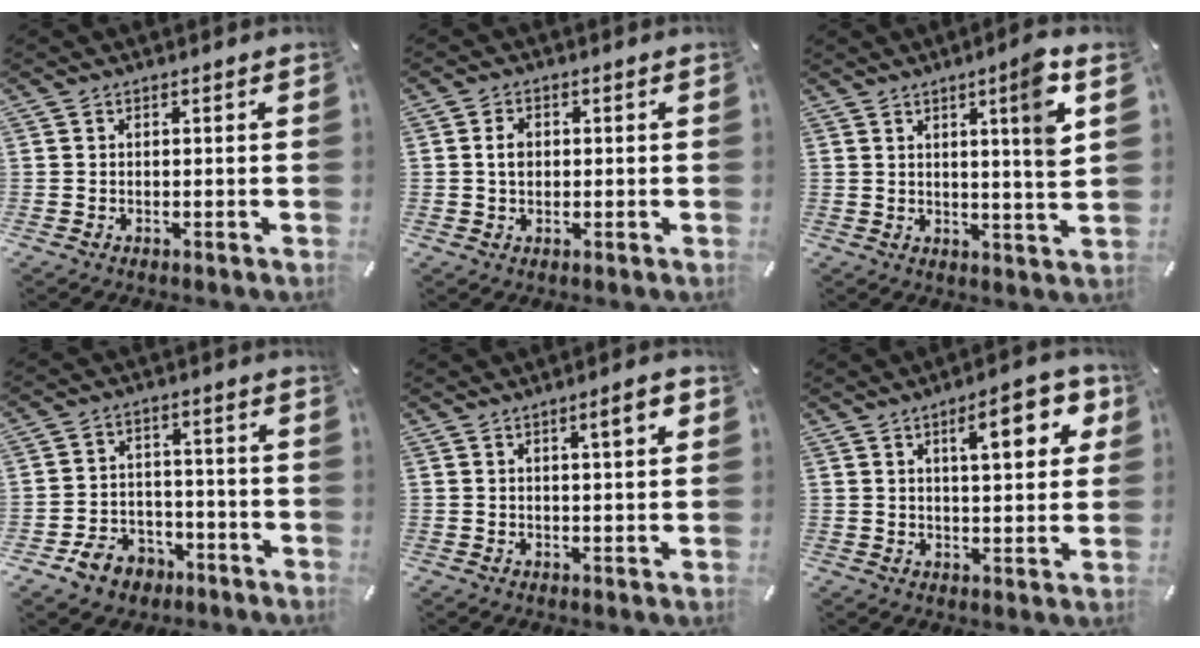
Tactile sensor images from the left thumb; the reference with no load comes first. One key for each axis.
{"total": 3.3, "fx": 0.2, "fy": 2.5, "fz": 2.2, "tx": -0.038, "ty": 0.003, "tz": 0.000}
{"total": 9.4, "fx": 4.3, "fy": 0.0, "fz": 8.4, "tx": -0.119, "ty": -0.024, "tz": 0.057}
{"total": 8.6, "fx": -4.8, "fy": 6.6, "fz": 2.6, "tx": -0.053, "ty": 0.048, "tz": -0.084}
{"total": 5.3, "fx": 2.3, "fy": 0.8, "fz": 4.7, "tx": -0.071, "ty": -0.006, "tz": 0.032}
{"total": 10.2, "fx": 4.4, "fy": 3.7, "fz": 8.4, "tx": -0.111, "ty": -0.010, "tz": 0.066}